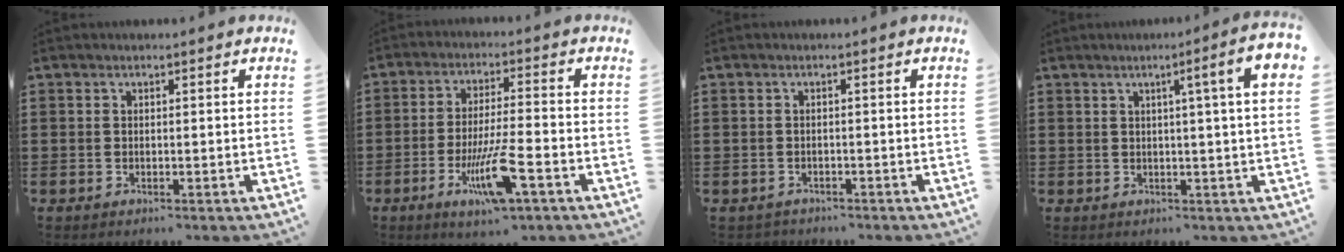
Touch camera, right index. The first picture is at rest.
{"total": 9.8, "force": [-4.4, 1.4, 8.6], "torque": [-0.168, -0.008, -0.081]}
{"total": 1.0, "force": [-0.9, 0.5, -0.1], "torque": [-0.001, 0.003, -0.021]}
{"total": 5.5, "force": [1.3, -0.2, 5.3], "torque": [-0.086, -0.014, 0.011]}